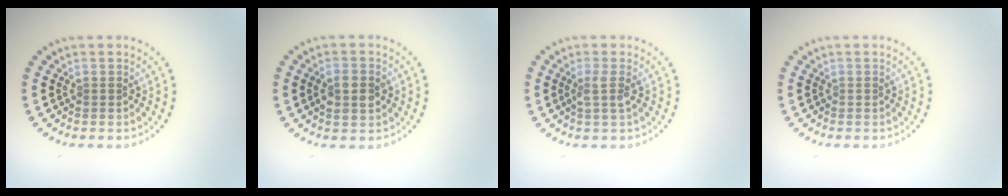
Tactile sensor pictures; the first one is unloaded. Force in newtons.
{"total": 2.7, "press": 2.6, "slide": 0.3}
{"total": 1.4, "press": 1.0, "slide": 1.0}
{"total": 0.0}